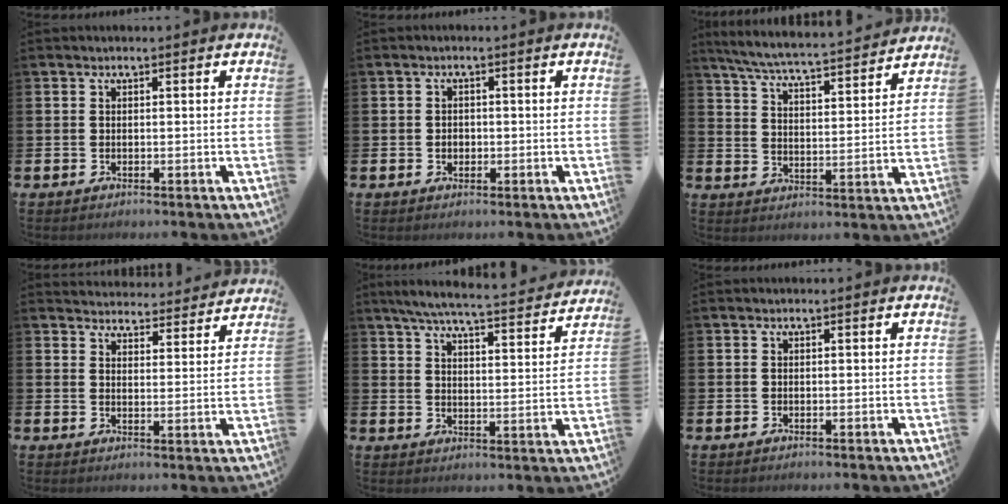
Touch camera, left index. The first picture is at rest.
{"total": 1.4, "force": [-0.2, 1.2, 0.6], "torque": [0.000, 0.003, -0.008]}
{"total": 6.4, "force": [6.1, 0.2, 1.9], "torque": [-0.064, -0.045, 0.104]}
{"total": 4.2, "force": [4.1, 0.8, -0.1], "torque": [-0.001, -0.035, 0.069]}
{"total": 6.4, "force": [6.0, 0.4, 2.4], "torque": [-0.063, -0.041, 0.101]}
{"total": 0.0}